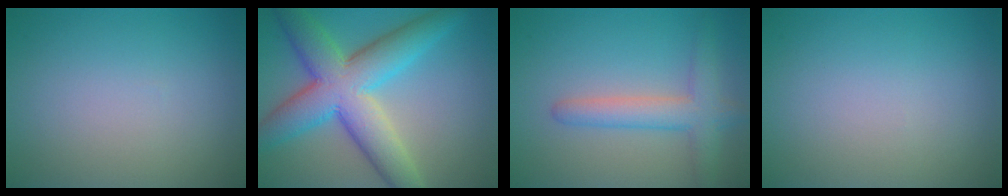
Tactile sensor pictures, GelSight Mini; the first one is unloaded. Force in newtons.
{"total": 10.0, "press": 10.0, "slide": 0.2}
{"total": 3.8, "press": 3.8, "slide": 0.2}
{"total": 0.0}